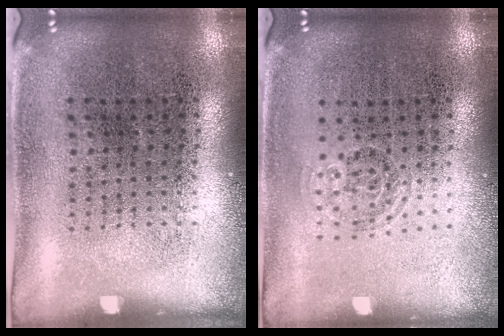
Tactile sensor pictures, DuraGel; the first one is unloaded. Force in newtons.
{"total": 0.7, "press": 0.5, "slide": 0.5}